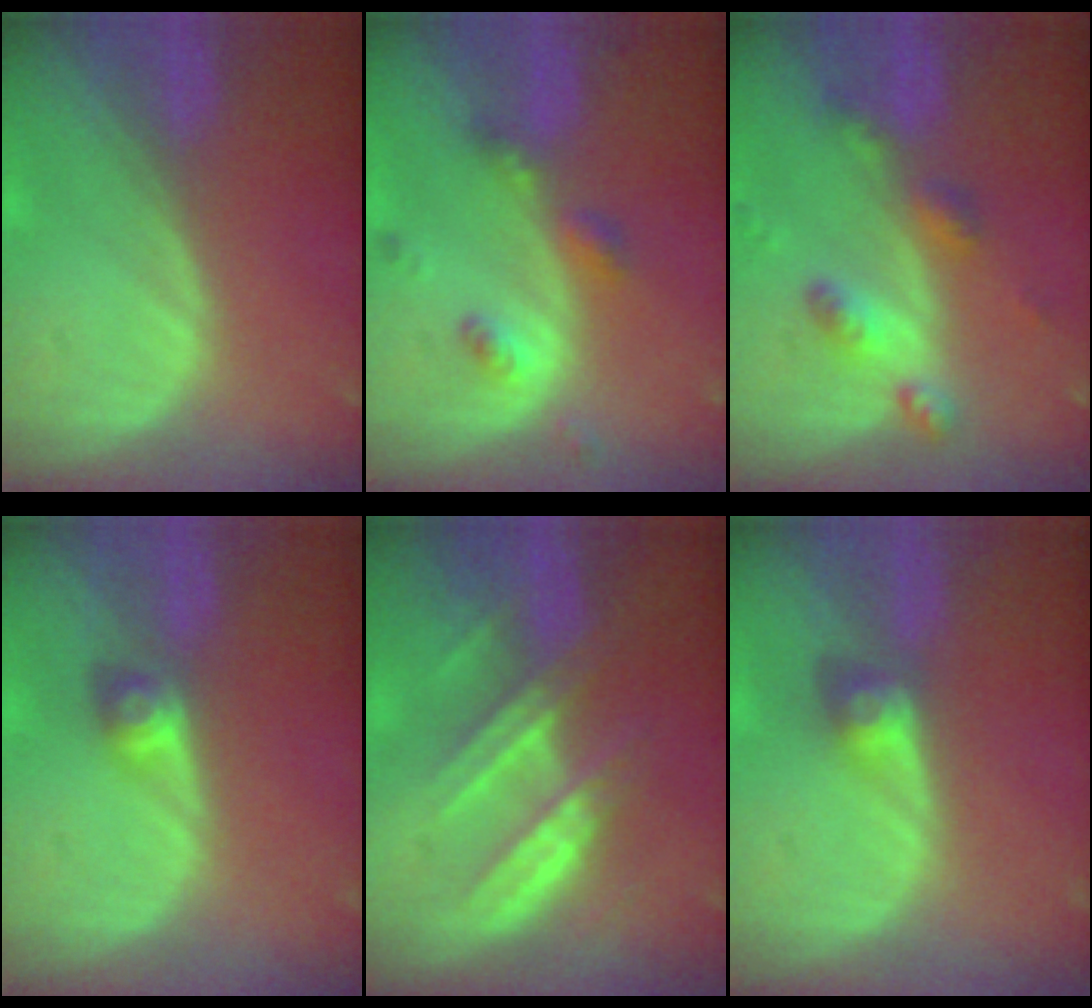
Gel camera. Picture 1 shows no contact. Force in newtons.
{"total": 5.0, "press": 4.4, "slide": 2.3}
{"total": 6.2, "press": 5.4, "slide": 3.0}
{"total": 2.8, "press": 2.5, "slide": 1.3}
{"total": 7.5, "press": 7.2, "slide": 2.0}
{"total": 3.0, "press": 2.6, "slide": 1.4}